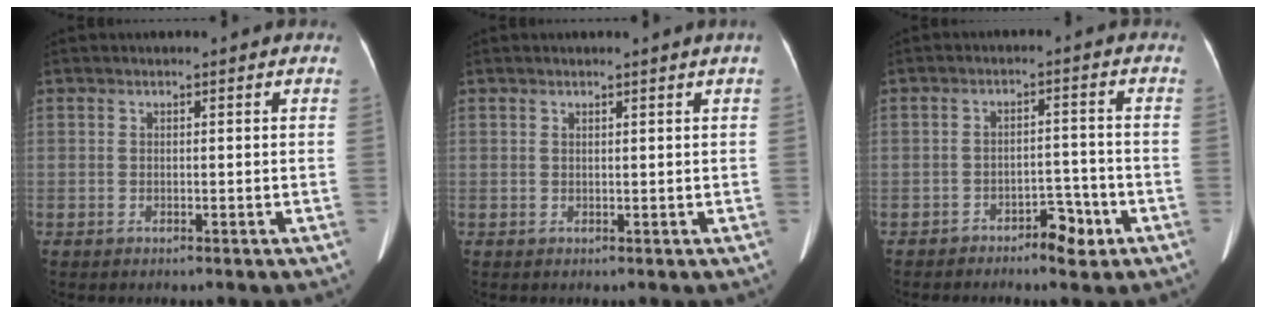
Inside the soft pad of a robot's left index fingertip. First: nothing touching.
{"total": 0.7, "force": [0.4, -0.4, 0.5], "torque": [-0.010, -0.011, 0.010]}
{"total": 4.3, "force": [-3.1, 1.9, 2.3], "torque": [-0.023, 0.001, -0.047]}